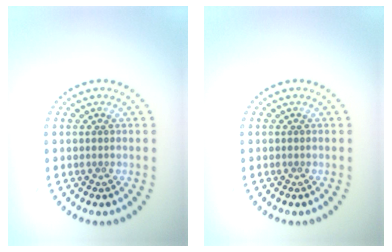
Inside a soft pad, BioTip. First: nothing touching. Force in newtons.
{"total": 0.0}